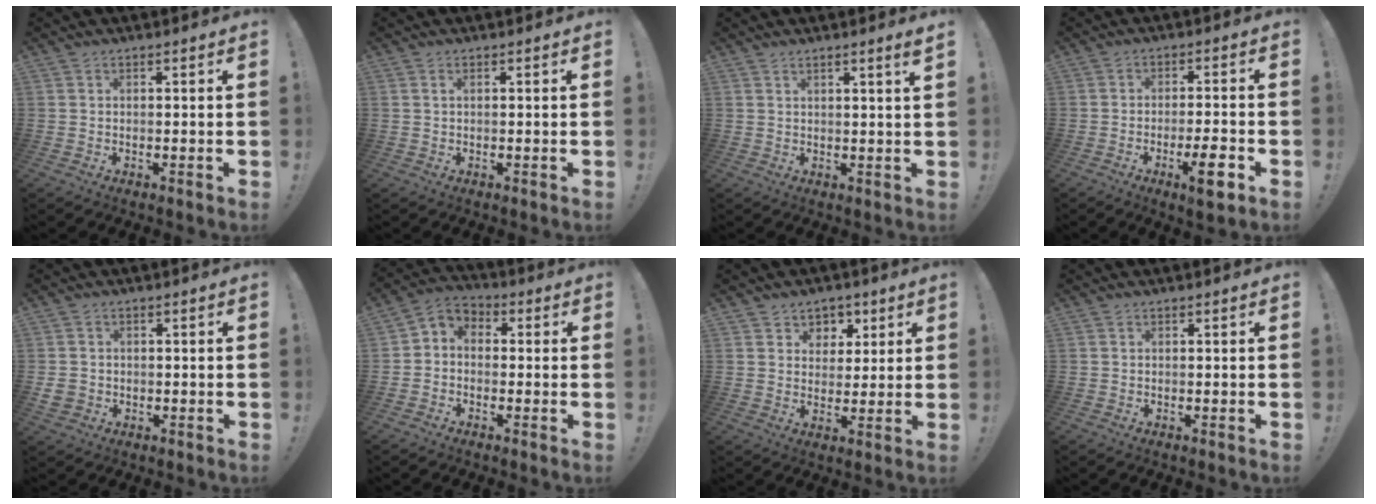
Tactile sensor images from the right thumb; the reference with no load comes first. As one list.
[{"total": 0.8, "force": [0.4, 0.3, 0.7], "torque": [-0.007, -0.001, 0.006]}, {"total": 2.7, "force": [2.0, -0.5, 1.8], "torque": [-0.021, -0.014, 0.030]}, {"total": 7.9, "force": [-4.1, 1.0, 6.7], "torque": [-0.103, 0.011, -0.069]}, {"total": 3.4, "force": [-0.2, 3.1, 1.5], "torque": [-0.037, -0.002, -0.002]}, {"total": 4.6, "force": [-2.2, 3.7, 1.7], "torque": [-0.040, 0.013, -0.041]}, {"total": 6.2, "force": [2.9, 5.5, 0.6], "torque": [0.006, -0.026, 0.057]}, {"total": 0.0}]